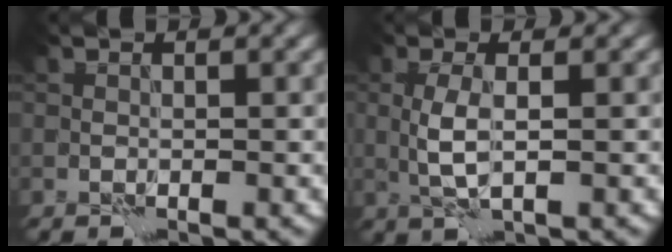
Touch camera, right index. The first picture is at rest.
{"total": 2.8, "force": [0.2, 0.8, 2.7], "torque": [-0.063, 0.000, 0.004]}